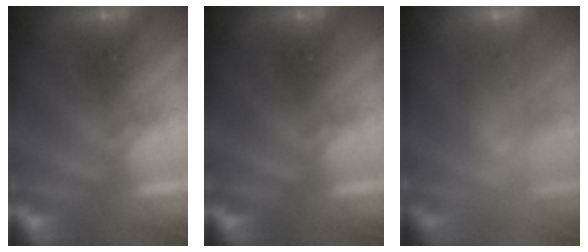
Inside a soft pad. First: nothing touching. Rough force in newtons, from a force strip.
{"total": 0.0}
{"total": 6.2}